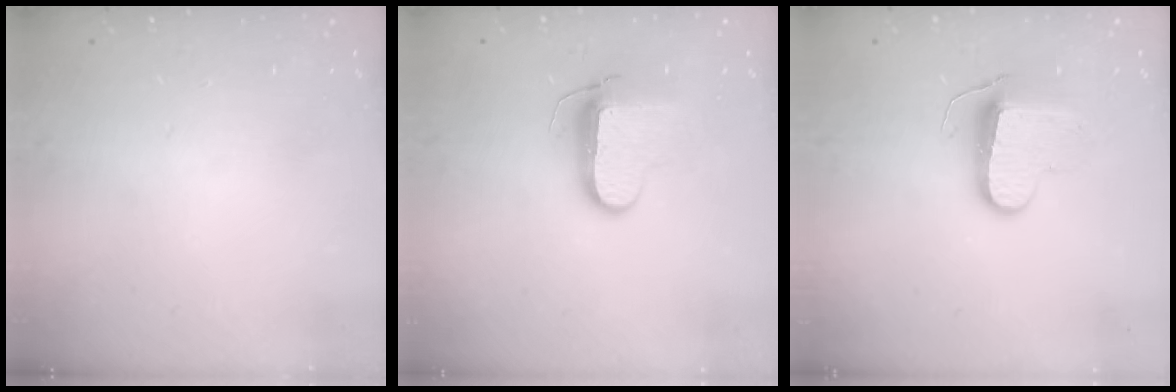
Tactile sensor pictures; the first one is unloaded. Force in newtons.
{"total": 9.9, "press": 9.8, "slide": 0.5}
{"total": 9.6, "press": 9.6, "slide": 0.2}